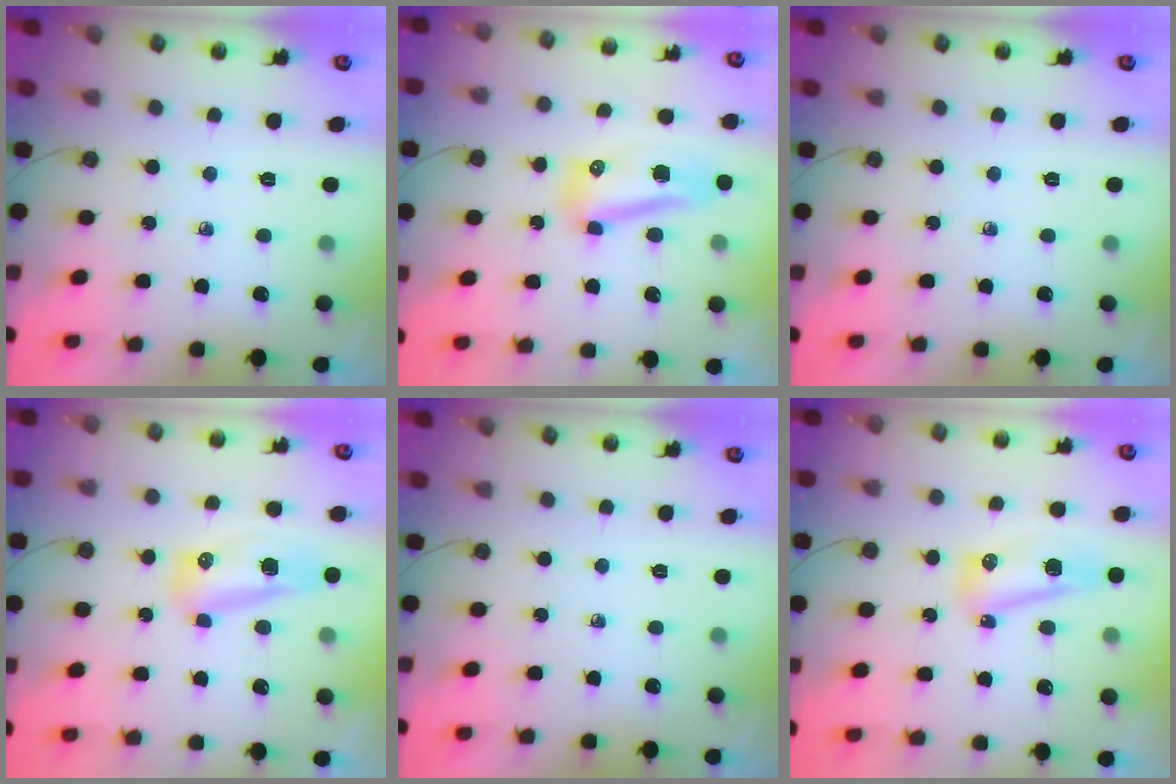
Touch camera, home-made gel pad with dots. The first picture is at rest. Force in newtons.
{"total": 9.5, "press": 9.5, "slide": 1.0}
{"total": 0.0}
{"total": 17.6, "press": 11.8, "slide": 13.1}
{"total": 0.0}
{"total": 8.2, "press": 8.2, "slide": 0.6}